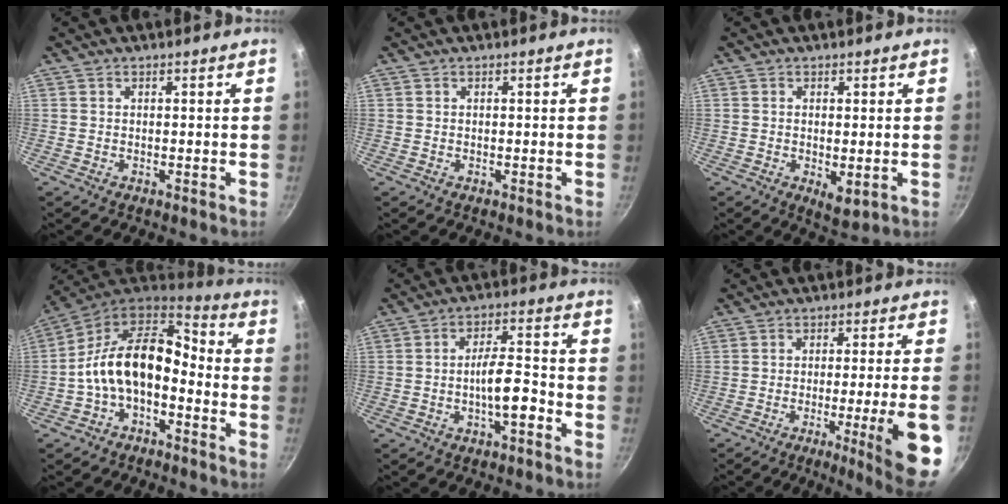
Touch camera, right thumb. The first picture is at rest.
{"total": 0.0}
{"total": 3.8, "force": [-0.4, 1.6, 3.4], "torque": [-0.056, -0.015, -0.004]}
{"total": 15.2, "force": [-3.3, 9.4, 11.4], "torque": [-0.184, 0.058, -0.076]}
{"total": 7.5, "force": [-2.9, 2.3, 6.6], "torque": [-0.097, 0.035, -0.050]}
{"total": 13.5, "force": [-4.8, 0.8, 12.5], "torque": [-0.164, 0.018, -0.062]}